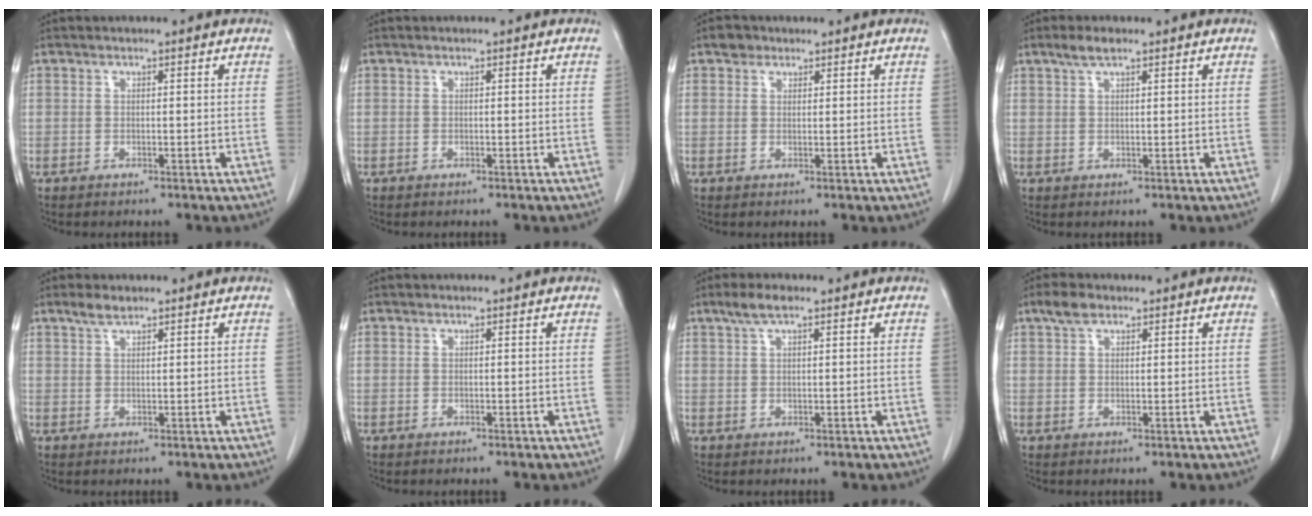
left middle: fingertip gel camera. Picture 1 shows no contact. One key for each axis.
{"total": 0.0}
{"total": 1.9, "fx": 1.3, "fy": 1.3, "fz": 0.4, "tx": -0.007, "ty": 0.005, "tz": 0.020}
{"total": 2.6, "fx": 1.9, "fy": 0.6, "fz": 1.7, "tx": -0.039, "ty": 0.008, "tz": 0.037}
{"total": 2.2, "fx": 1.8, "fy": 0.5, "fz": 1.2, "tx": -0.029, "ty": 0.004, "tz": 0.036}
{"total": 0.0}
{"total": 3.1, "fx": 2.1, "fy": 0.7, "fz": 2.2, "tx": -0.051, "ty": 0.011, "tz": 0.043}
{"total": 2.8, "fx": 2.0, "fy": 1.4, "fz": 1.5, "tx": -0.034, "ty": 0.009, "tz": 0.038}